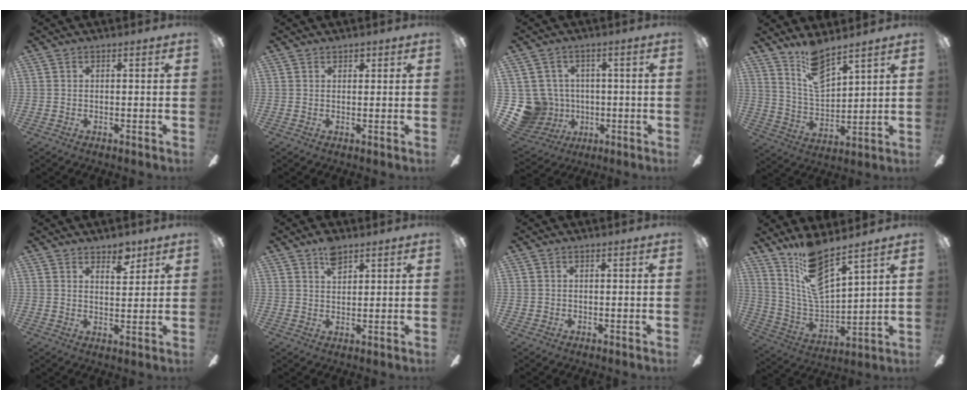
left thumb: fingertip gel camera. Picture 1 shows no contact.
{"total": 1.7, "force": [1.2, 1.1, 0.6], "torque": [0.004, -0.004, 0.019]}
{"total": 10.4, "force": [-1.0, 10.0, 2.4], "torque": [-0.101, 0.007, -0.011]}
{"total": 10.3, "force": [8.3, 3.3, 5.2], "torque": [-0.103, -0.047, 0.152]}
{"total": 5.8, "force": [4.6, 2.5, 2.5], "torque": [-0.009, -0.029, 0.075]}
{"total": 5.0, "force": [3.4, 2.4, 2.7], "torque": [-0.037, -0.012, 0.058]}
{"total": 0.6, "force": [0.2, 0.6, 0.1], "torque": [-0.001, 0.007, 0.002]}
{"total": 13.5, "force": [10.5, 3.5, 7.7], "torque": [-0.165, -0.069, 0.193]}